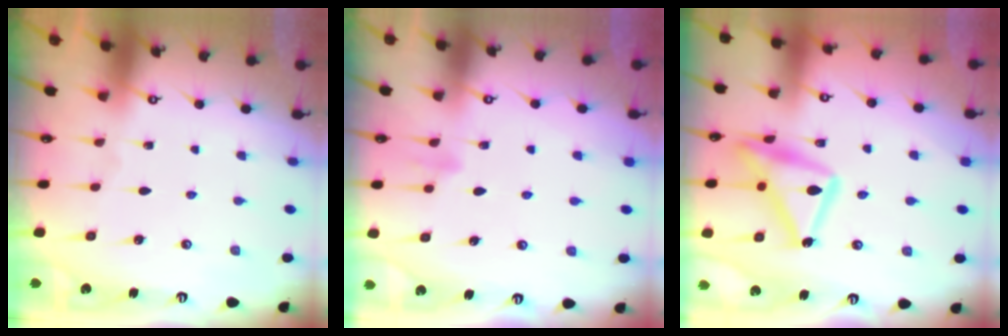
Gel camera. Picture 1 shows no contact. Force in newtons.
{"total": 8.2, "press": 8.0, "slide": 1.5}
{"total": 18.9, "press": 18.9, "slide": 1.2}